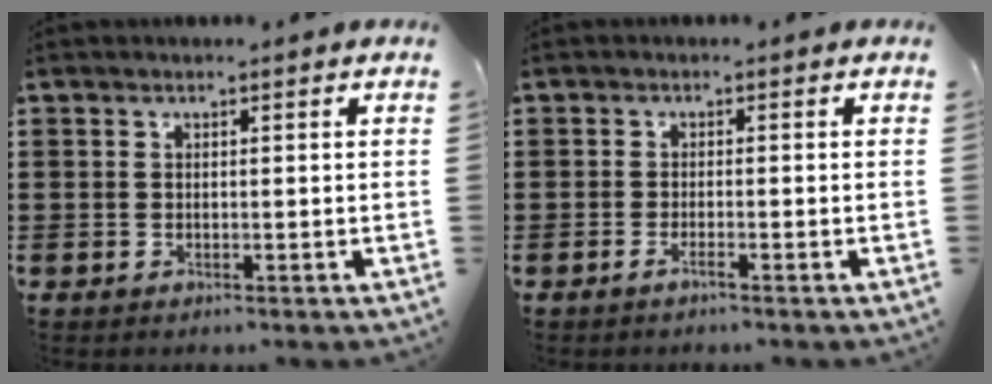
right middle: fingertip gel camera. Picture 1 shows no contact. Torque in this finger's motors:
{"motor_torque": [-0.66, 0.71, -0.02, -0.01]}